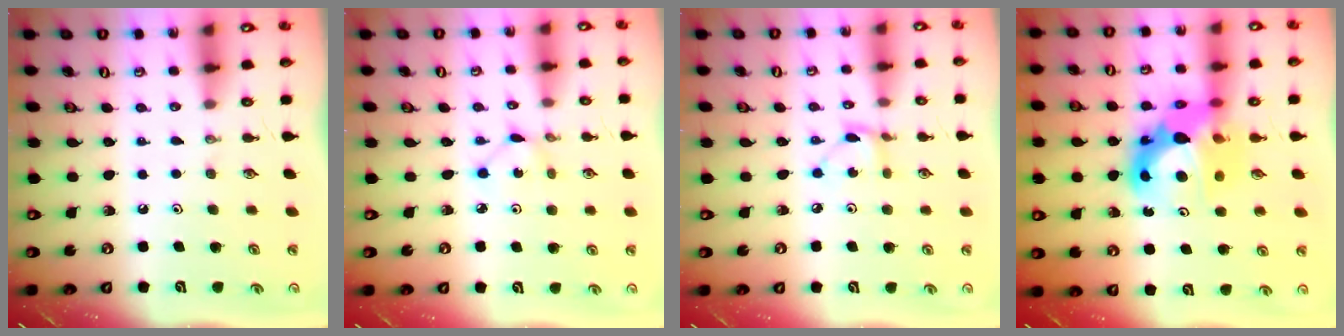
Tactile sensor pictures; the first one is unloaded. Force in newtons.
{"total": 1.3, "press": 1.3, "slide": 0.2}
{"total": 2.8, "press": 2.8, "slide": 0.1}
{"total": 14.9, "press": 14.8, "slide": 1.5}